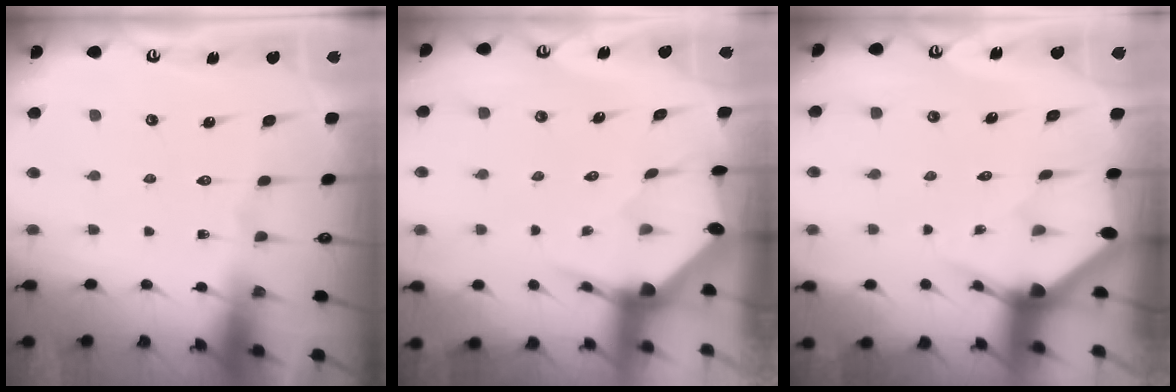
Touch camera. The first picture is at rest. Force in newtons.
{"total": 3.6, "press": 3.6, "slide": 0.5}
{"total": 2.9, "press": 2.9, "slide": 0.2}